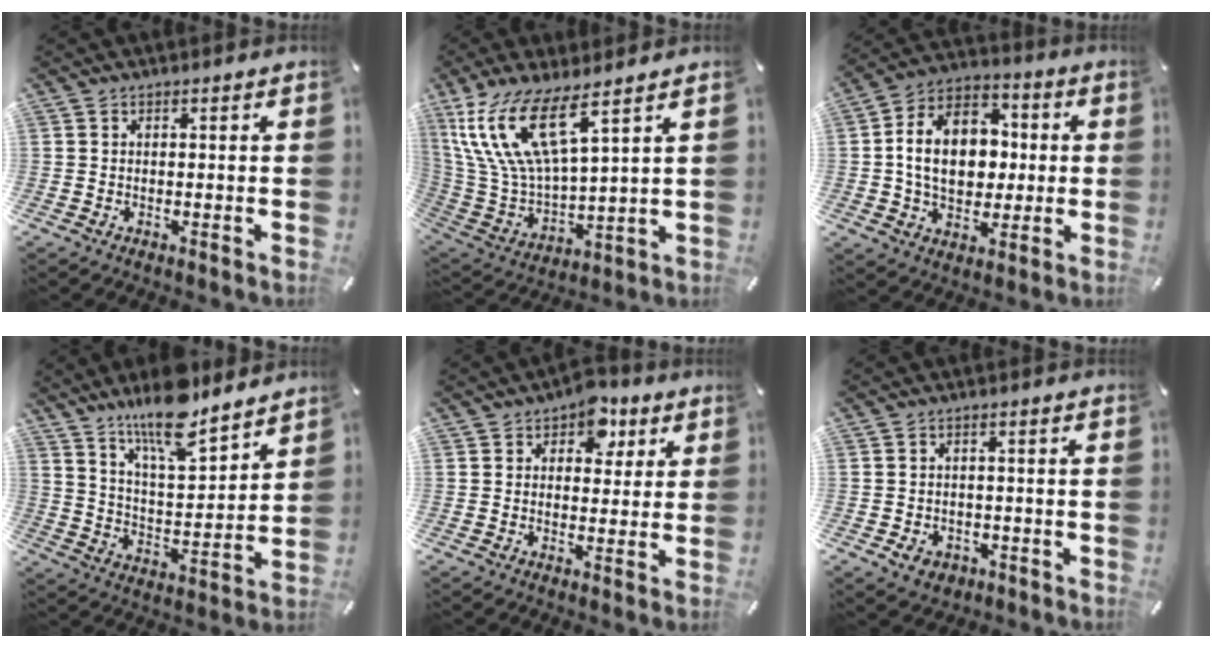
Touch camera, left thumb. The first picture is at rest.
{"total": 17.2, "force": [10.7, 6.0, 12.1], "torque": [-0.286, -0.050, 0.188]}
{"total": 14.6, "force": [-0.1, 11.2, 9.4], "torque": [-0.189, 0.017, -0.003]}
{"total": 13.8, "force": [12.0, 3.7, 6.0], "torque": [-0.109, -0.085, 0.212]}
{"total": 7.5, "force": [3.7, 5.3, 3.8], "torque": [-0.026, -0.013, 0.056]}
{"total": 3.7, "force": [-1.5, 2.9, 1.7], "torque": [-0.026, 0.002, -0.028]}